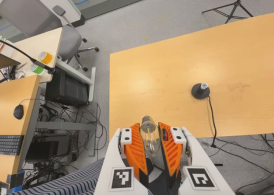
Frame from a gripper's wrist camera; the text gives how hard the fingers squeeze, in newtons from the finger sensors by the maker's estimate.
{"total": 21.4, "left": 24.8, "right": 18.1}